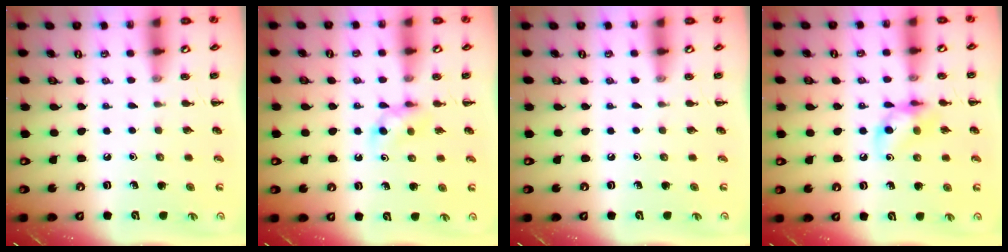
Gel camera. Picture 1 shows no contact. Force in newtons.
{"total": 3.8, "press": 3.4, "slide": 1.5}
{"total": 0.0}
{"total": 10.1, "press": 10.1, "slide": 0.9}